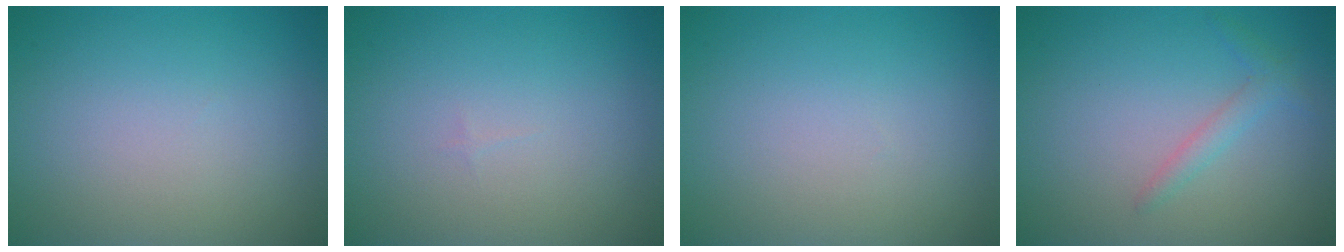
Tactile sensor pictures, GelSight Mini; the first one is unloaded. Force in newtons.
{"total": 0.0}
{"total": 0.0}
{"total": 1.5, "press": 1.4, "slide": 0.1}